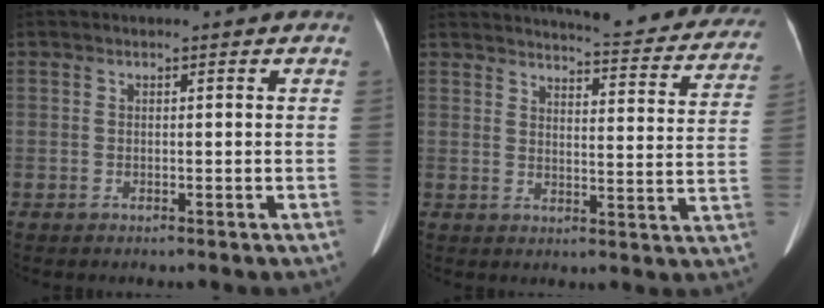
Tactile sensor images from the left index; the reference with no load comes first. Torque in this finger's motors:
{"motor_torque": [0.91, -1.23, 0.04, 0.08]}